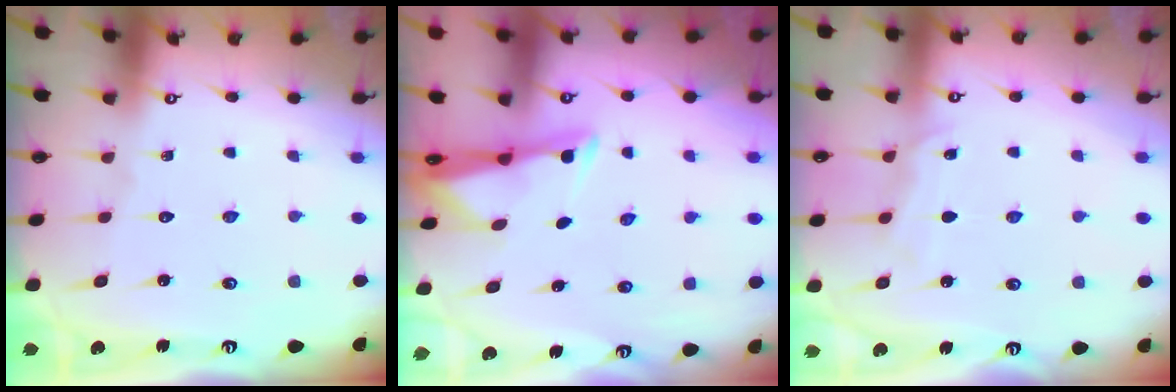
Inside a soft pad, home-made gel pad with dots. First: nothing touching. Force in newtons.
{"total": 2.6, "press": 2.5, "slide": 0.4}
{"total": 5.2, "press": 5.2, "slide": 0.6}